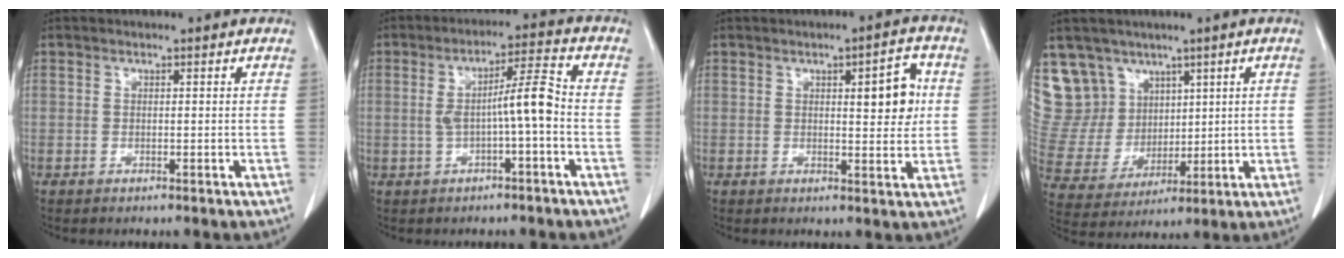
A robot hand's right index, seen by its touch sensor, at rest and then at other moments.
{"total": 6.8, "force": [-0.8, 0.3, 6.8], "torque": [-0.115, 0.021, -0.012]}
{"total": 6.3, "force": [1.3, 1.8, 5.9], "torque": [-0.078, 0.006, 0.018]}
{"total": 11.9, "force": [7.8, 8.9, 1.3], "torque": [-0.050, 0.038, 0.176]}